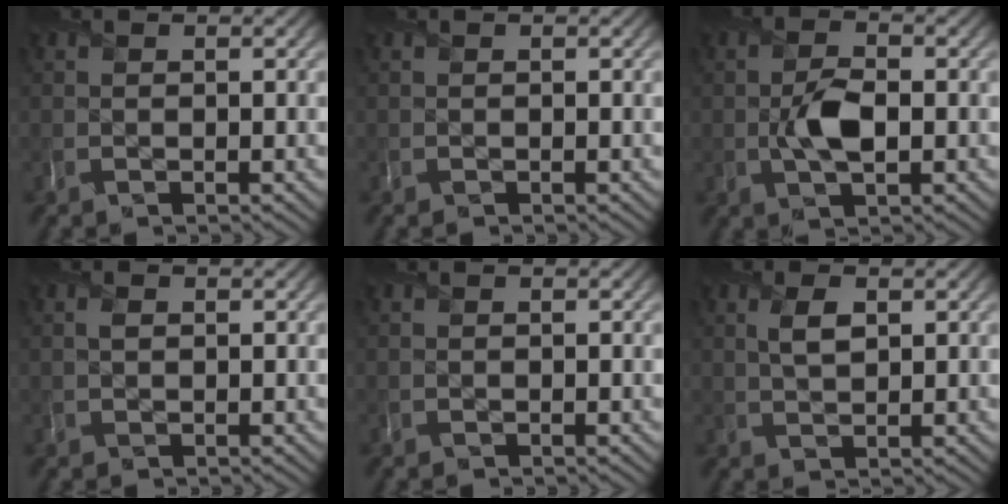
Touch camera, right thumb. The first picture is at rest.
{"total": 0.0}
{"total": 4.5, "force": [-0.8, 2.4, 3.7], "torque": [-0.078, -0.005, -0.016]}
{"total": 0.6, "force": [0.0, 0.5, 0.2], "torque": [-0.006, -0.005, 0.003]}
{"total": 0.0}
{"total": 2.7, "force": [1.1, 1.3, 2.2], "torque": [-0.051, -0.002, 0.023]}